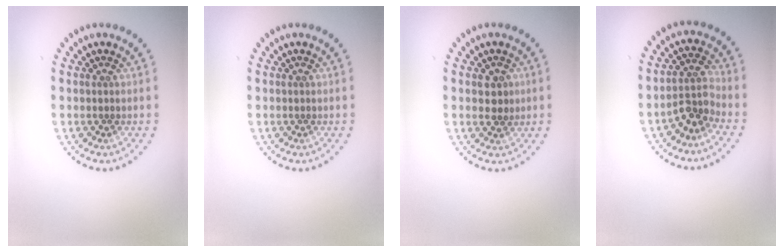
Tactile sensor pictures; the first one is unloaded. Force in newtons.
{"total": 0.0}
{"total": 1.9, "press": 1.8, "slide": 0.4}
{"total": 2.7, "press": 2.0, "slide": 1.9}